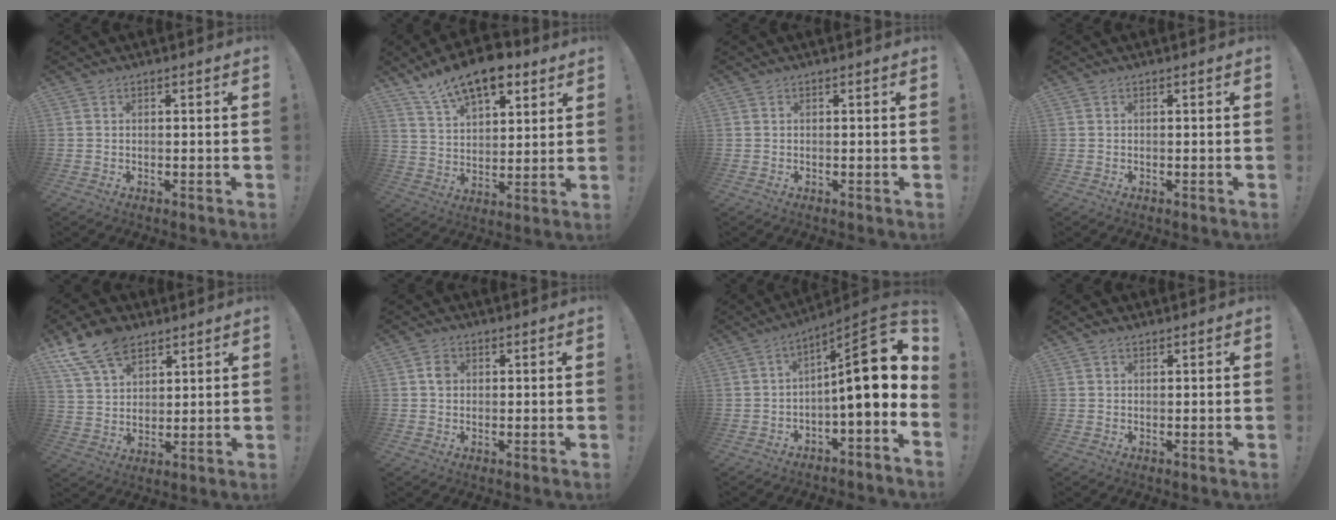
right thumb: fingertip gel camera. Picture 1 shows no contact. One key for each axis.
{"total": 14.6, "fx": 10.1, "fy": 7.0, "fz": 7.7, "tx": -0.133, "ty": -0.058, "tz": 0.185}
{"total": 0.0}
{"total": 0.0}
{"total": 13.7, "fx": 8.8, "fy": 8.3, "fz": 6.5, "tx": -0.120, "ty": -0.042, "tz": 0.169}
{"total": 2.1, "fx": 0.0, "fy": 1.8, "fz": 1.0, "tx": -0.004, "ty": -0.001, "tz": -0.004}
{"total": 15.7, "fx": 1.7, "fy": 3.6, "fz": 15.2, "tx": -0.226, "ty": -0.006, "tz": 0.023}
{"total": 1.2, "fx": 1.0, "fy": 0.5, "fz": 0.4, "tx": -0.002, "ty": -0.002, "tz": 0.018}